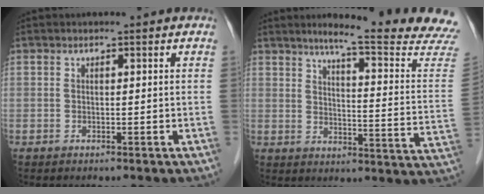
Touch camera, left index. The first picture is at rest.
{"total": 18.1, "force": [16.2, -1.3, 7.9], "torque": [-0.108, -0.090, 0.187]}